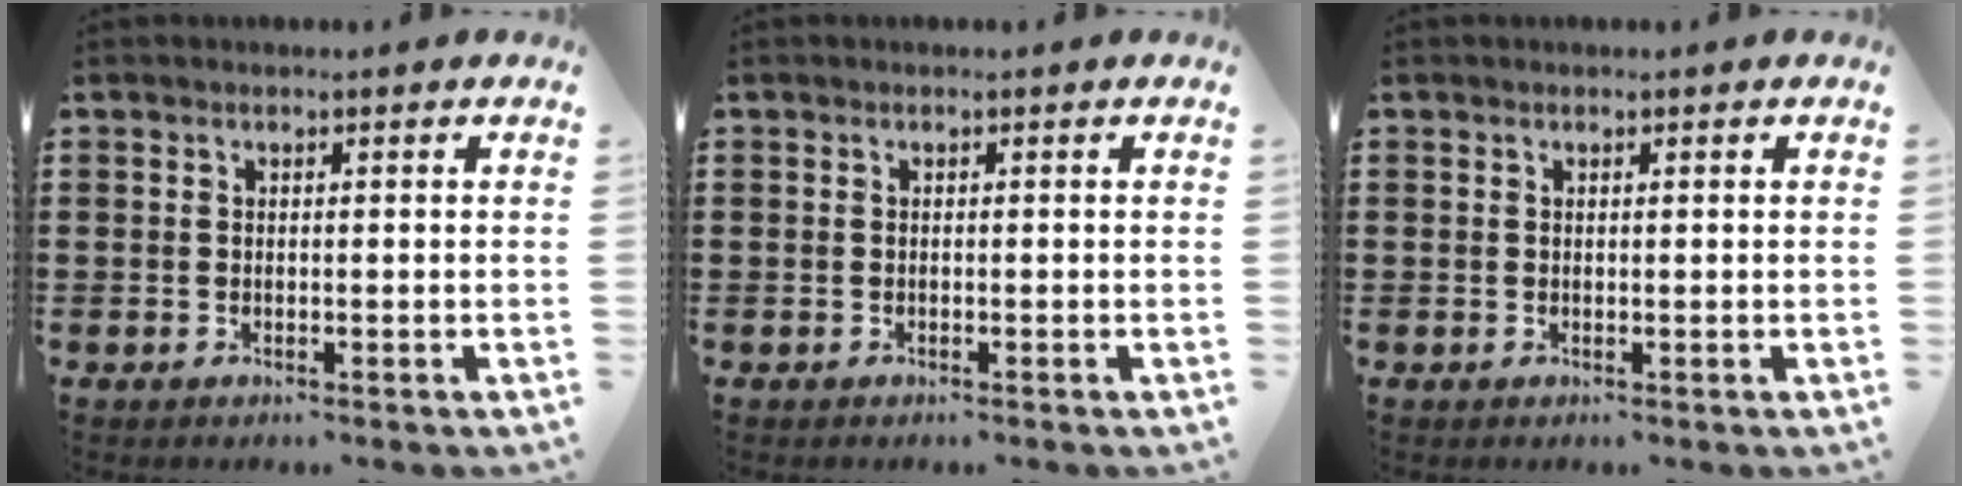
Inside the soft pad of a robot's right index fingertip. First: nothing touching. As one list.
[{"total": 0.0}, {"total": 0.0}]